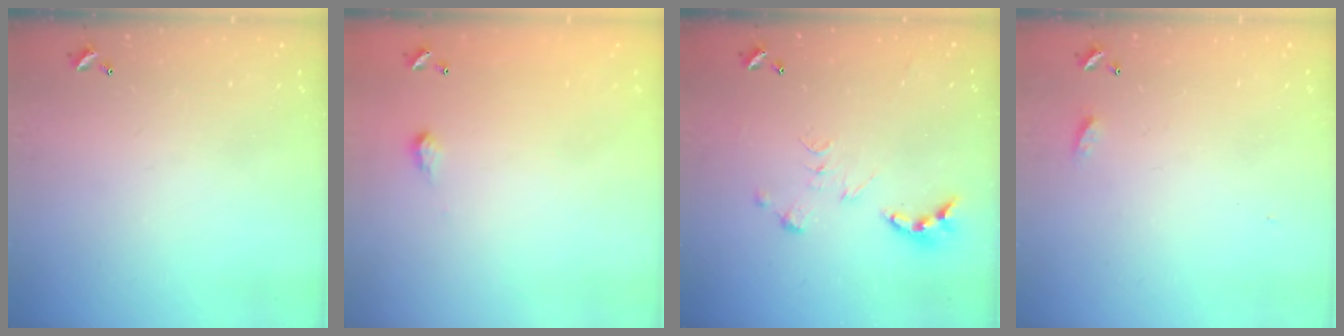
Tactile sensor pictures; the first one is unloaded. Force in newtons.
{"total": 2.0, "press": 2.0, "slide": 0.3}
{"total": 0.0}
{"total": 4.3, "press": 4.3, "slide": 0.5}